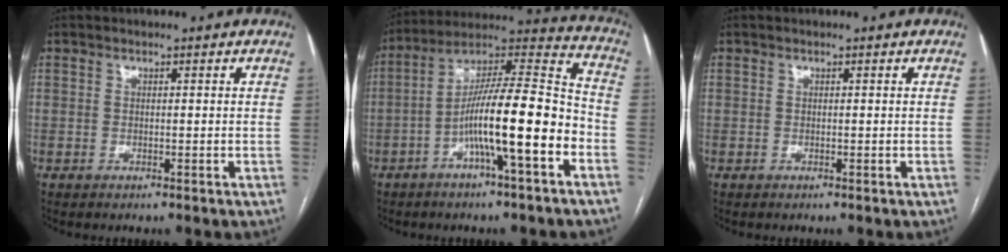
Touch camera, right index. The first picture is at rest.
{"total": 16.3, "force": [-5.6, 1.4, 15.2], "torque": [-0.258, 0.017, -0.093]}
{"total": 0.0}